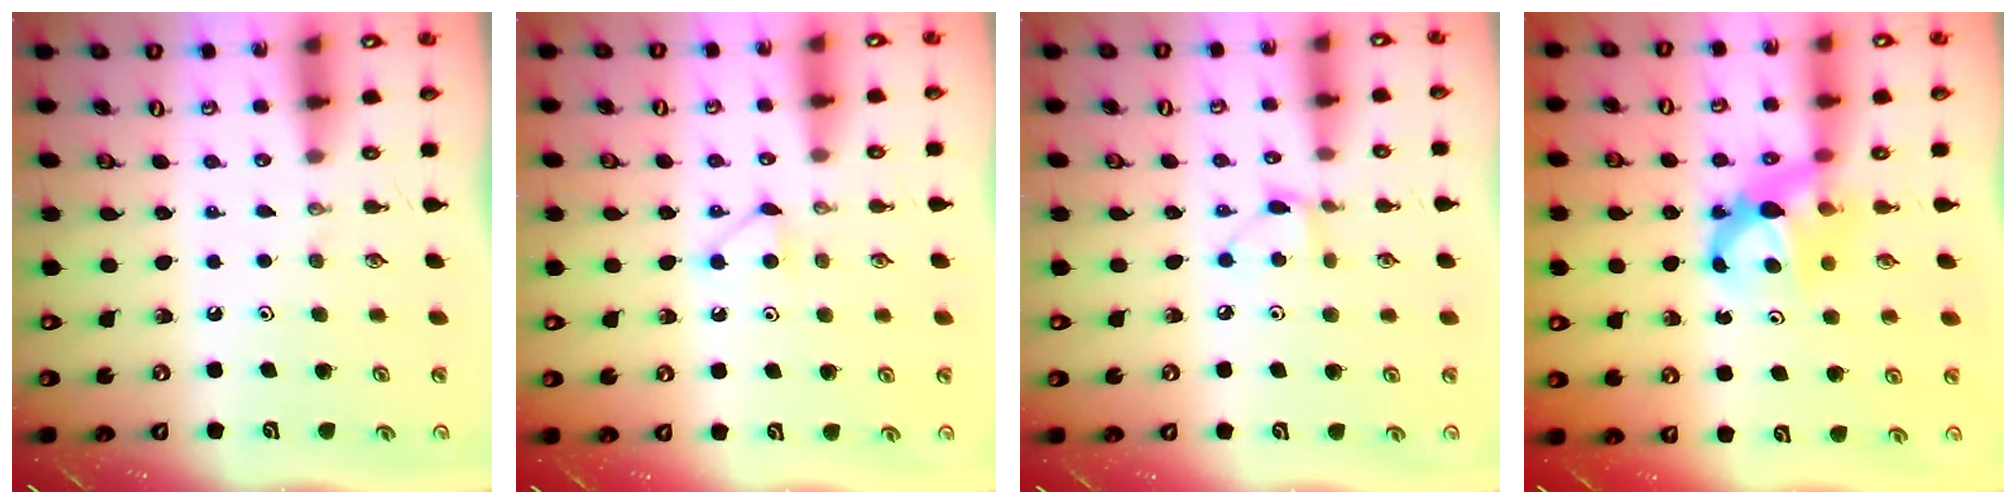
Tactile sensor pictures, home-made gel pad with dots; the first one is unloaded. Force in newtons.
{"total": 5.1, "press": 5.0, "slide": 0.8}
{"total": 5.5, "press": 5.4, "slide": 0.8}
{"total": 6.9, "press": 6.9, "slide": 0.4}